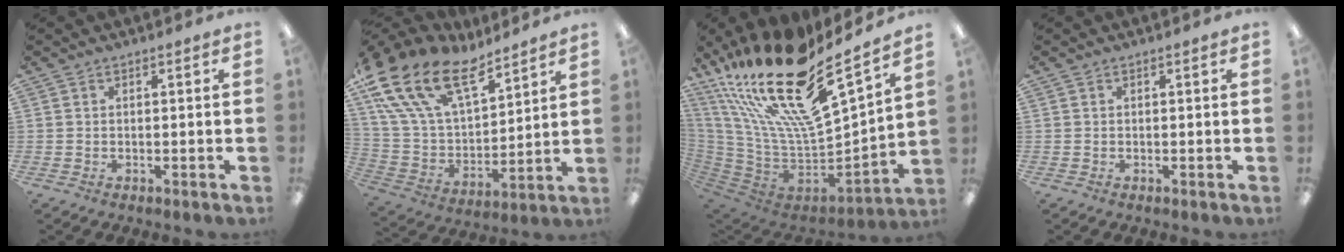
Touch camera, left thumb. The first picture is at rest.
{"total": 22.1, "force": [14.6, 11.1, 12.4], "torque": [-0.262, -0.086, 0.266]}
{"total": 26.6, "force": [17.5, 8.1, 18.3], "torque": [-0.322, -0.135, 0.301]}
{"total": 0.0}